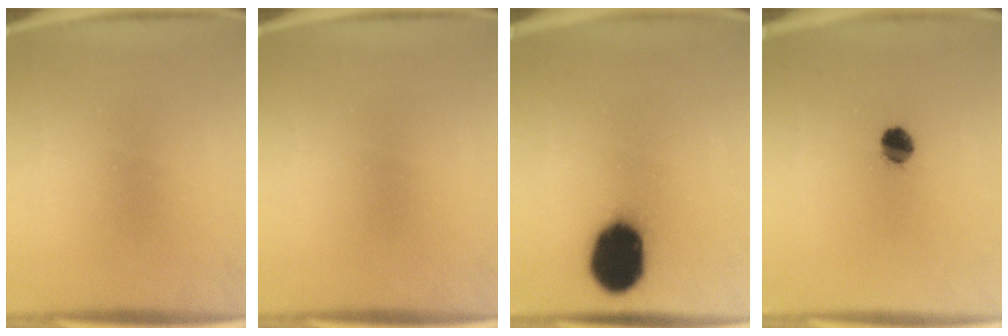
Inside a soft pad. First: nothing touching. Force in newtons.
{"total": 0.0}
{"total": 18.6}
{"total": 5.0}